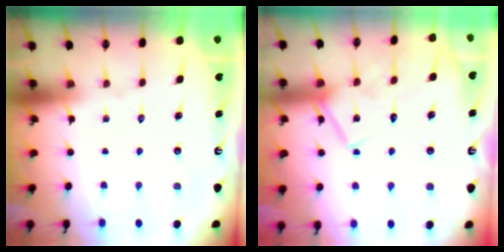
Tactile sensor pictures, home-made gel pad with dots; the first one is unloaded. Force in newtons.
{"total": 11.9, "press": 11.8, "slide": 0.6}